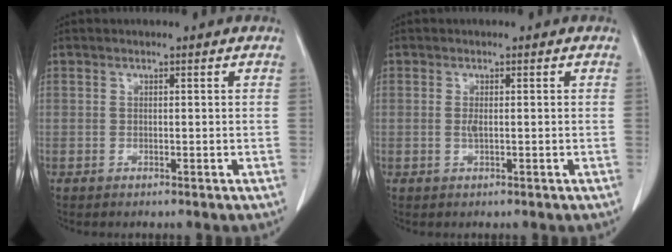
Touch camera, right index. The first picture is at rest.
{"total": 1.0, "force": [0.0, 0.2, 1.0], "torque": [-0.023, -0.003, 0.000]}